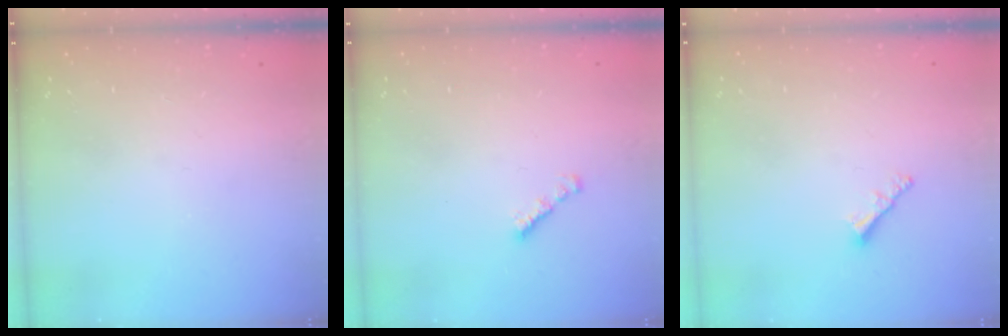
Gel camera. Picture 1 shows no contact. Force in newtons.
{"total": 1.0, "press": 0.8, "slide": 0.5}
{"total": 2.1, "press": 2.0, "slide": 0.5}